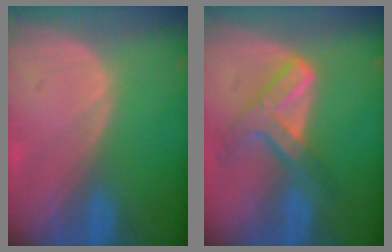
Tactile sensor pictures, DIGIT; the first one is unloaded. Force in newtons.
{"total": 7.2, "press": 6.2, "slide": 3.8}